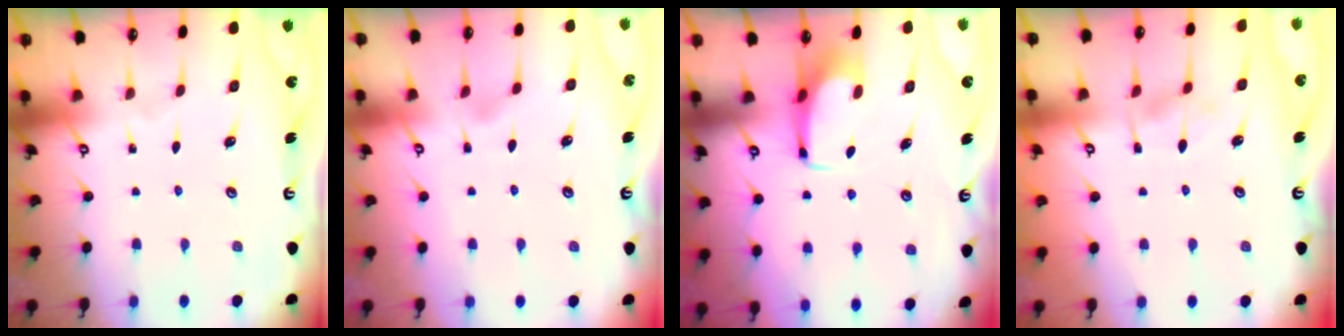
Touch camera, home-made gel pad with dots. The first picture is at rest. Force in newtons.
{"total": 1.1, "press": 0.6, "slide": 1.0}
{"total": 3.3, "press": 3.3, "slide": 0.4}
{"total": 1.7, "press": 1.2, "slide": 1.2}